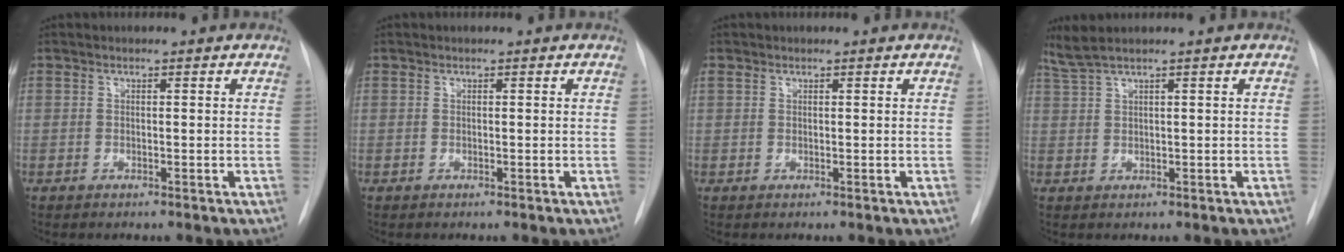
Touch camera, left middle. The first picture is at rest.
{"total": 0.0}
{"total": 0.7, "force": [0.5, 0.4, 0.1], "torque": [-0.007, 0.014, 0.011]}
{"total": 3.0, "force": [2.3, -0.5, 1.8], "torque": [-0.051, 0.017, 0.056]}